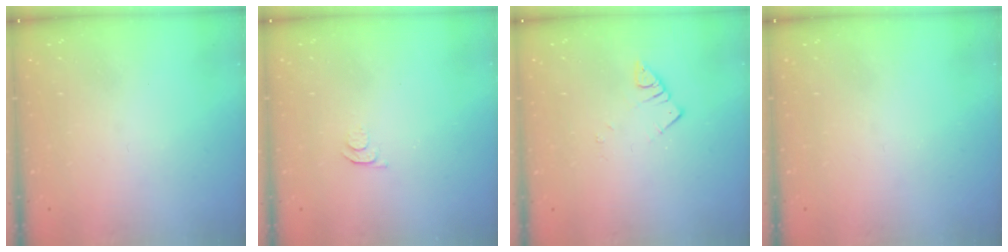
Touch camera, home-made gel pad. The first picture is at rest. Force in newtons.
{"total": 3.8, "press": 3.7, "slide": 0.7}
{"total": 2.5, "press": 2.5, "slide": 0.3}
{"total": 0.0}